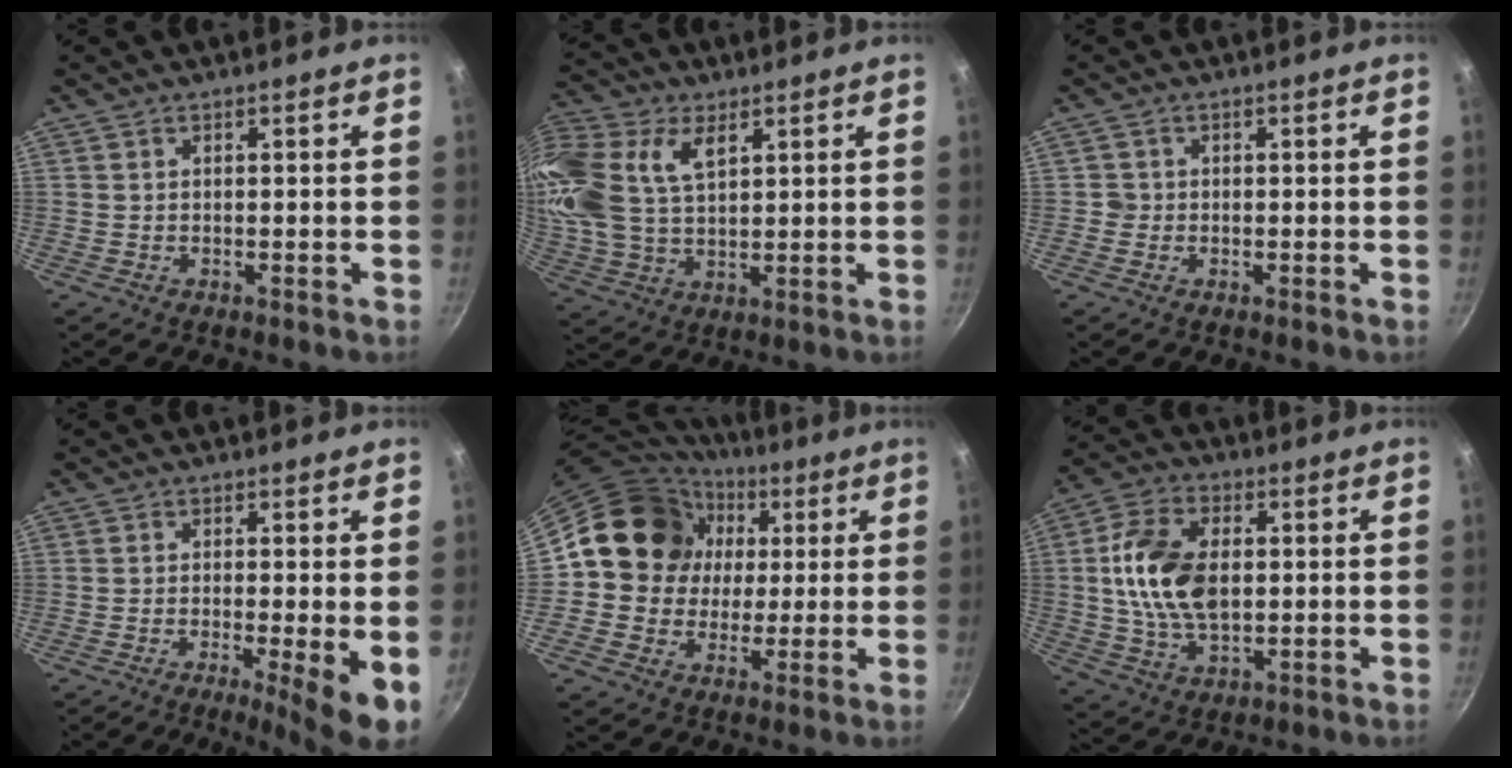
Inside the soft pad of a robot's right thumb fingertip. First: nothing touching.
{"total": 18.8, "force": [6.9, 11.9, 12.9], "torque": [-0.291, 0.006, 0.131]}
{"total": 1.4, "force": [-0.4, 1.4, 0.2], "torque": [0.002, 0.005, -0.008]}
{"total": 7.2, "force": [-1.5, 0.9, 7.0], "torque": [-0.103, -0.011, -0.023]}
{"total": 14.9, "force": [3.0, 13.4, 5.9], "torque": [-0.073, 0.010, 0.036]}
{"total": 14.8, "force": [1.3, 9.2, 11.5], "torque": [-0.198, 0.006, 0.018]}